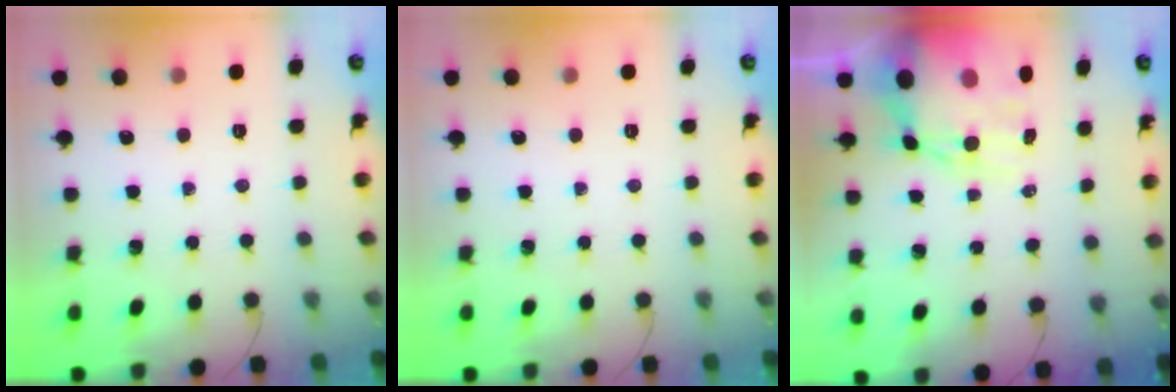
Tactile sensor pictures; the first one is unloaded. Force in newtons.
{"total": 0.0}
{"total": 15.2, "press": 14.8, "slide": 3.5}